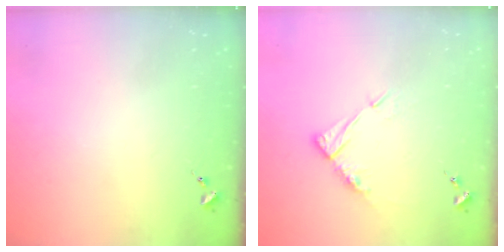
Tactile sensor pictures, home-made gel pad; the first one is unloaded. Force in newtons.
{"total": 9.0, "press": 9.0, "slide": 0.8}